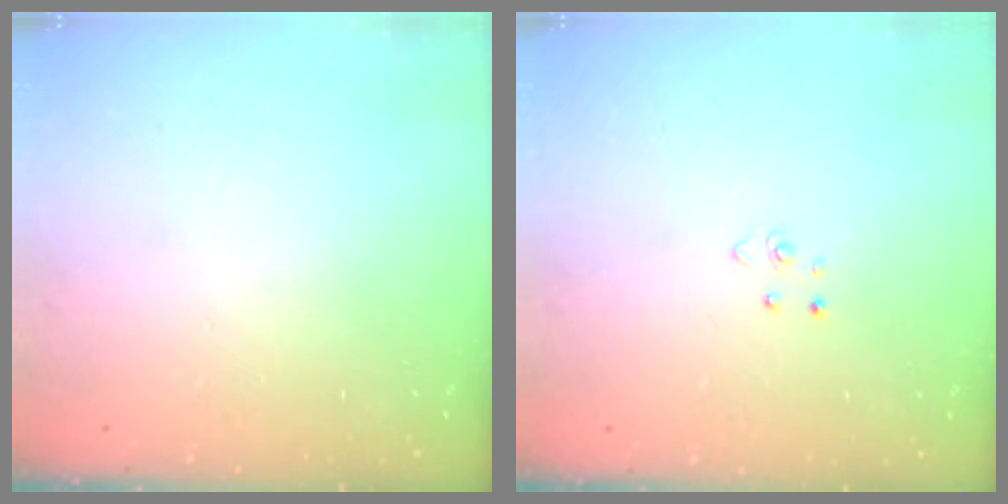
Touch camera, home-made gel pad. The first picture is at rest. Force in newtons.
{"total": 2.8, "press": 2.8, "slide": 0.3}